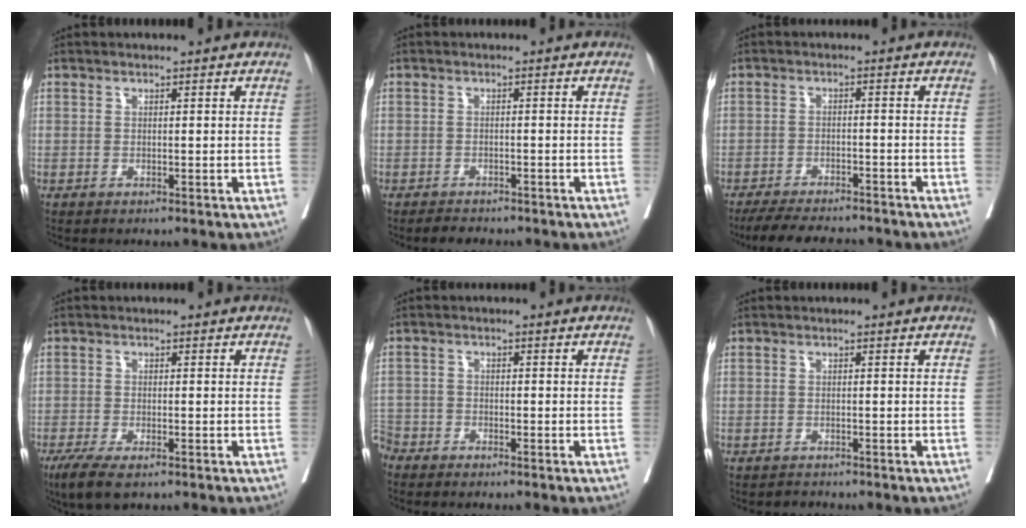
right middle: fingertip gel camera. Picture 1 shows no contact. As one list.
[{"total": 2.7, "force": [-2.4, 1.1, 0.7], "torque": [-0.014, -0.002, -0.034]}, {"total": 10.3, "force": [-9.2, 2.2, 3.9], "torque": [-0.055, -0.007, -0.135]}, {"total": 5.5, "force": [-3.7, 1.6, 3.7], "torque": [-0.066, -0.012, -0.061]}, {"total": 4.1, "force": [-3.9, 1.1, 0.6], "torque": [-0.004, -0.008, -0.079]}, {"total": 1.0, "force": [-0.9, 0.3, -0.3], "torque": [0.003, -0.003, -0.016]}]